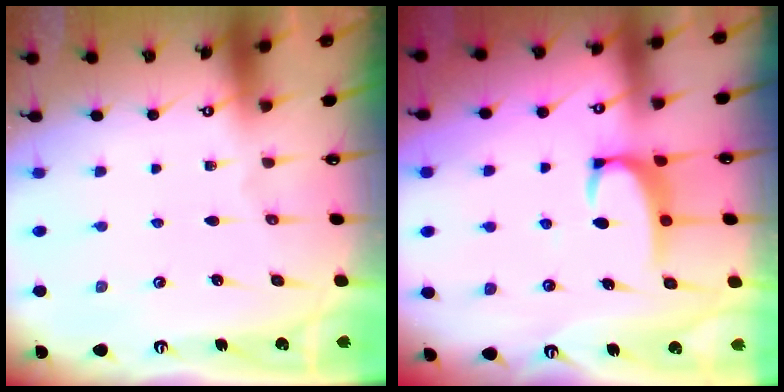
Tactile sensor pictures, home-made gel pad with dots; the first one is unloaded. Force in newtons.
{"total": 3.4, "press": 3.4, "slide": 0.6}